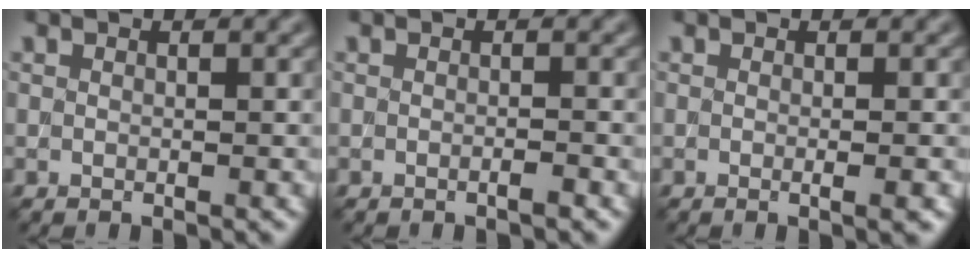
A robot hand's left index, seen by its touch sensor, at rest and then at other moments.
{"total": 0.9, "force": [-0.4, 0.2, 0.8], "torque": [-0.010, -0.002, -0.011]}
{"total": 2.4, "force": [-0.1, 1.1, 2.2], "torque": [-0.004, 0.005, -0.014]}